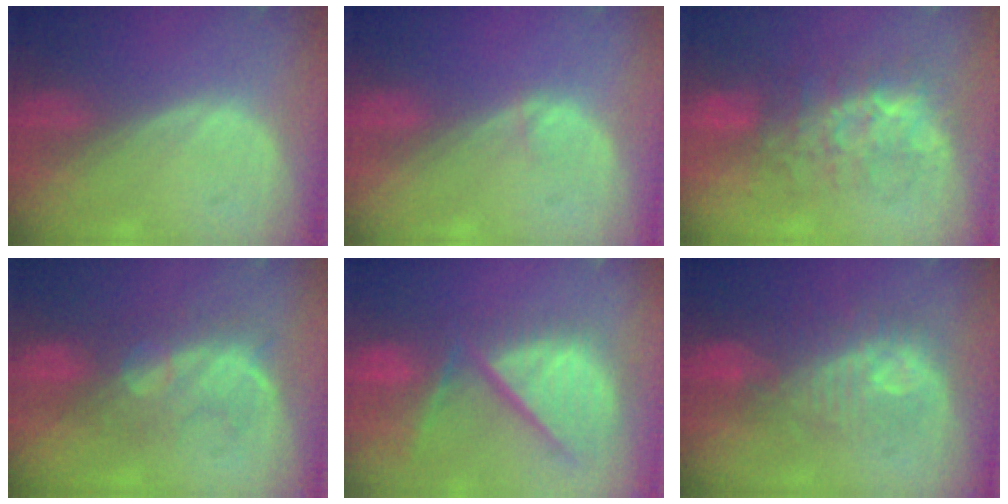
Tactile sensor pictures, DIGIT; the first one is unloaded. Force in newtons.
{"total": 0.5, "press": 0.5, "slide": 0.1}
{"total": 8.1, "press": 7.8, "slide": 1.9}
{"total": 8.0, "press": 7.8, "slide": 1.6}
{"total": 12.5, "press": 10.7, "slide": 6.5}
{"total": 9.4, "press": 8.8, "slide": 3.1}